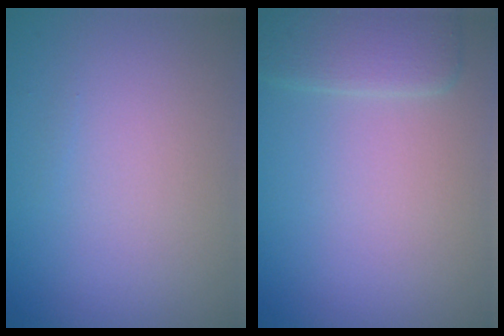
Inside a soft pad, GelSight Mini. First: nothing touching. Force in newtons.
{"total": 2.4, "press": 1.7, "slide": 1.7}